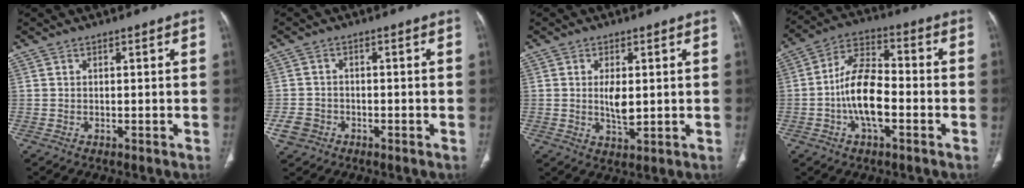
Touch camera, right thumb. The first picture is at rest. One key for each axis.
{"total": 3.9, "fx": -1.8, "fy": 3.2, "fz": 1.3, "tx": -0.020, "ty": 0.014, "tz": -0.029}
{"total": 4.9, "fx": 0.4, "fy": 2.3, "fz": 4.3, "tx": -0.077, "ty": -0.011, "tz": 0.012}
{"total": 12.4, "fx": -2.8, "fy": 6.0, "fz": 10.4, "tx": -0.187, "ty": 0.032, "tz": -0.060}